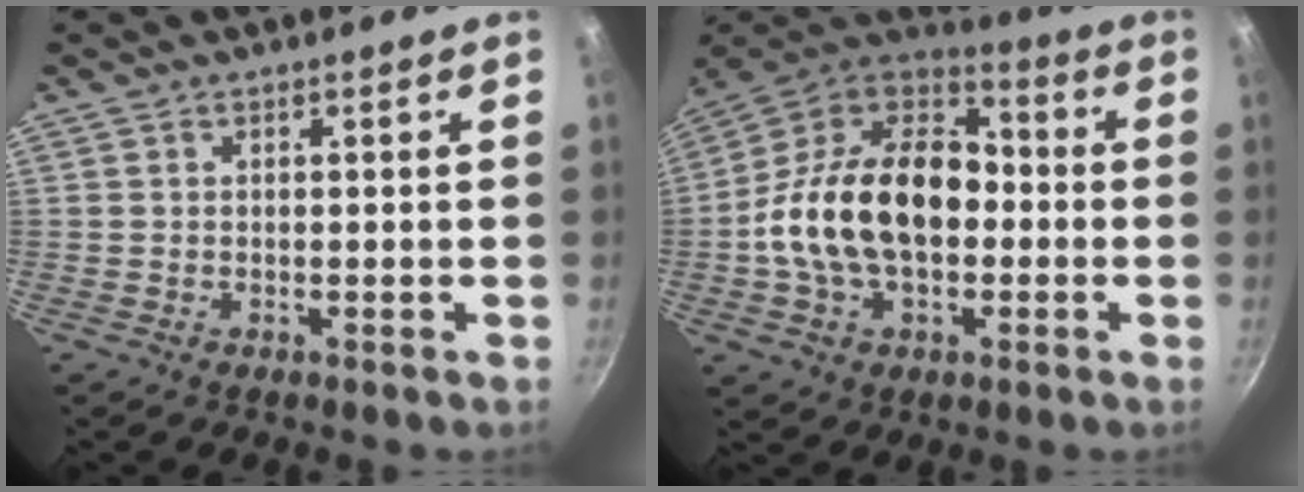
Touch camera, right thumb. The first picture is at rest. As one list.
[{"total": 22.6, "force": [-1.9, 14.8, 17.0], "torque": [-0.271, 0.048, -0.050]}]